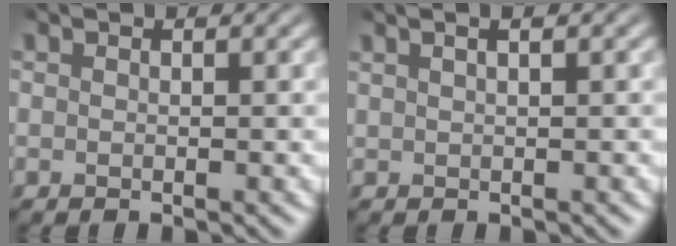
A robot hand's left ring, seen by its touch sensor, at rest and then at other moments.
{"total": 2.0, "force": [1.3, 0.9, 1.3], "torque": [-0.013, 0.012, 0.011]}